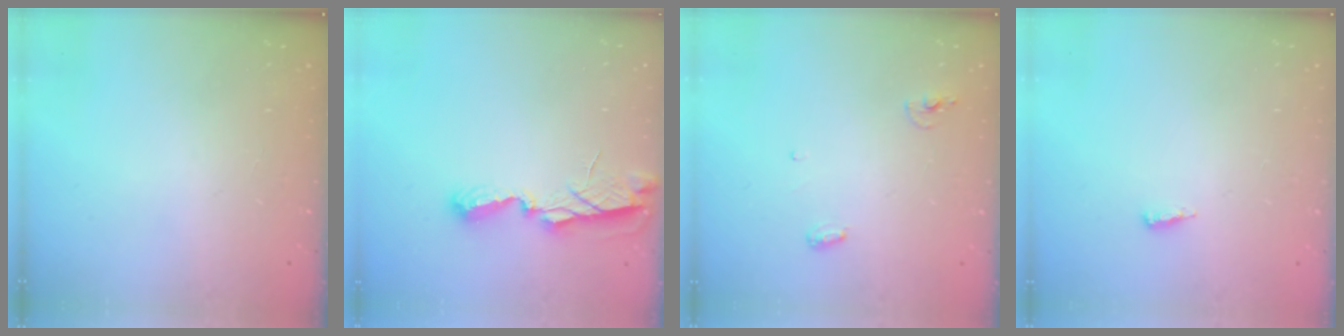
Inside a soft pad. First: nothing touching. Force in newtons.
{"total": 6.6, "press": 6.6, "slide": 0.2}
{"total": 5.4, "press": 5.2, "slide": 1.4}
{"total": 3.9, "press": 3.6, "slide": 1.5}